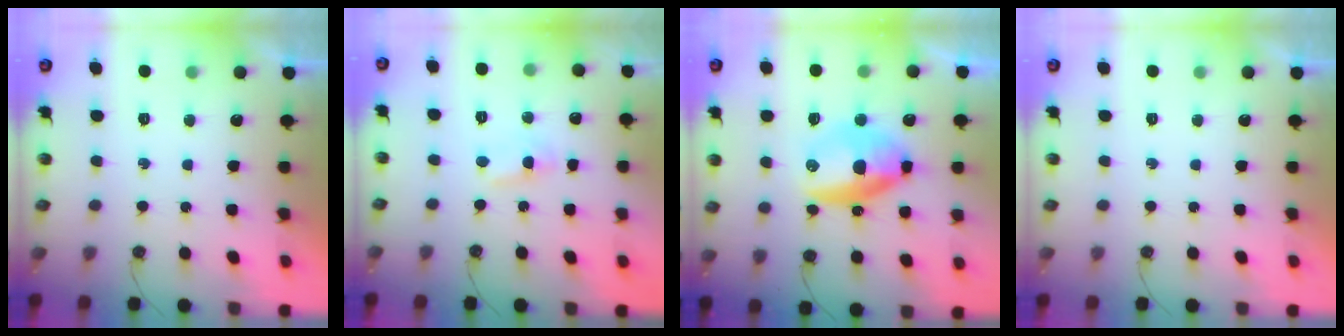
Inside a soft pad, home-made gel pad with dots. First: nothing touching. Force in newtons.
{"total": 2.5, "press": 2.5, "slide": 0.3}
{"total": 11.5, "press": 11.5, "slide": 0.7}
{"total": 0.0}